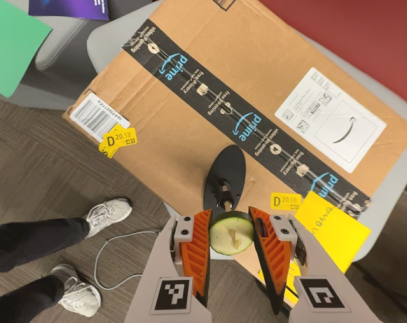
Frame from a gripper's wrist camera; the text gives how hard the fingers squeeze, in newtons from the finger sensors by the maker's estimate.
{"total": 11.2, "left": 11.2, "right": 11.3}